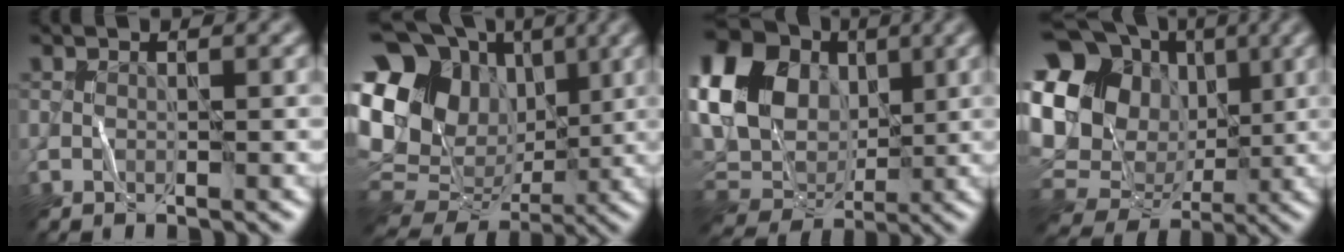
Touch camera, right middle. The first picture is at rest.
{"total": 17.4, "force": [3.1, 14.1, 9.7], "torque": [-0.199, 0.034, 0.061]}
{"total": 18.6, "force": [4.2, 15.4, 9.4], "torque": [-0.217, 0.042, 0.045]}
{"total": 17.3, "force": [3.3, 14.9, 8.1], "torque": [-0.180, 0.027, 0.047]}